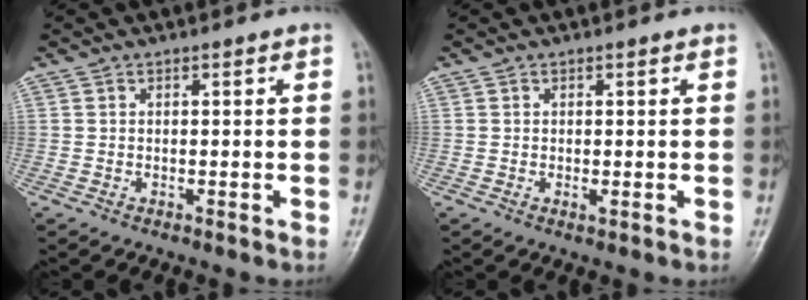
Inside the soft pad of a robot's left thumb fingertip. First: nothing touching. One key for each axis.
{"total": 1.0, "fx": 0.1, "fy": 0.3, "fz": 1.0, "tx": -0.014, "ty": -0.001, "tz": 0.002}